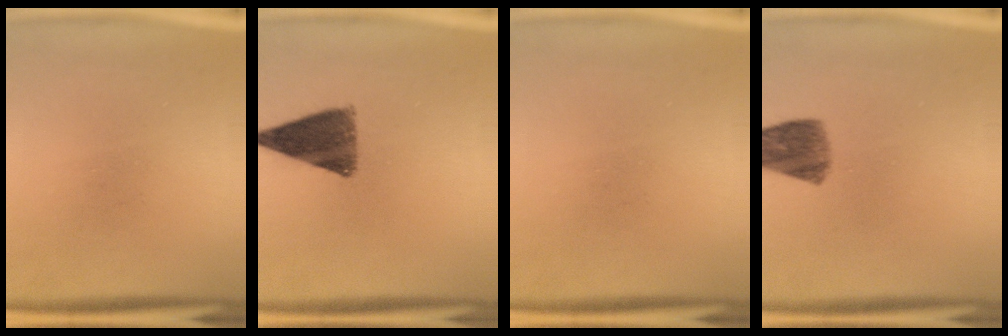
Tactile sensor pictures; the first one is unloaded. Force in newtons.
{"total": 10.1}
{"total": 0.0}
{"total": 7.4}